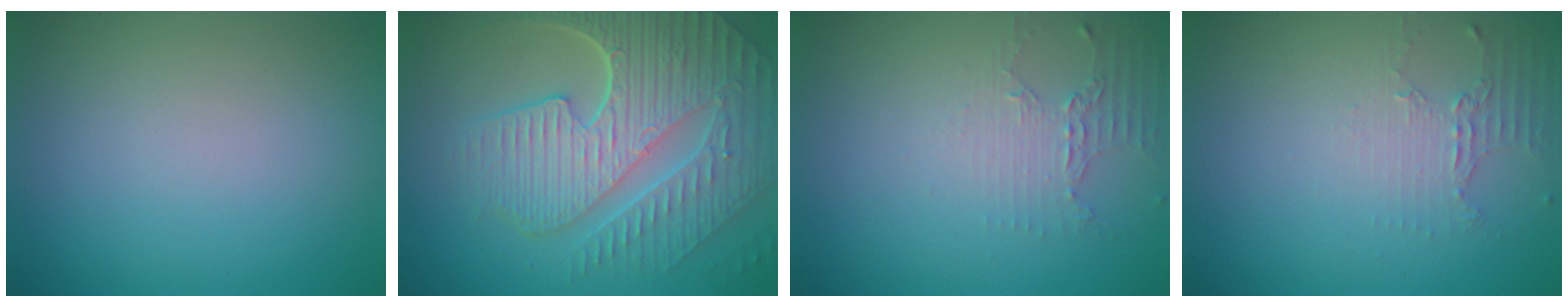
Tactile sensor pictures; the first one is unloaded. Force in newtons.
{"total": 9.5, "press": 6.4, "slide": 7.1}
{"total": 2.2, "press": 1.6, "slide": 1.5}
{"total": 1.9, "press": 1.4, "slide": 1.3}